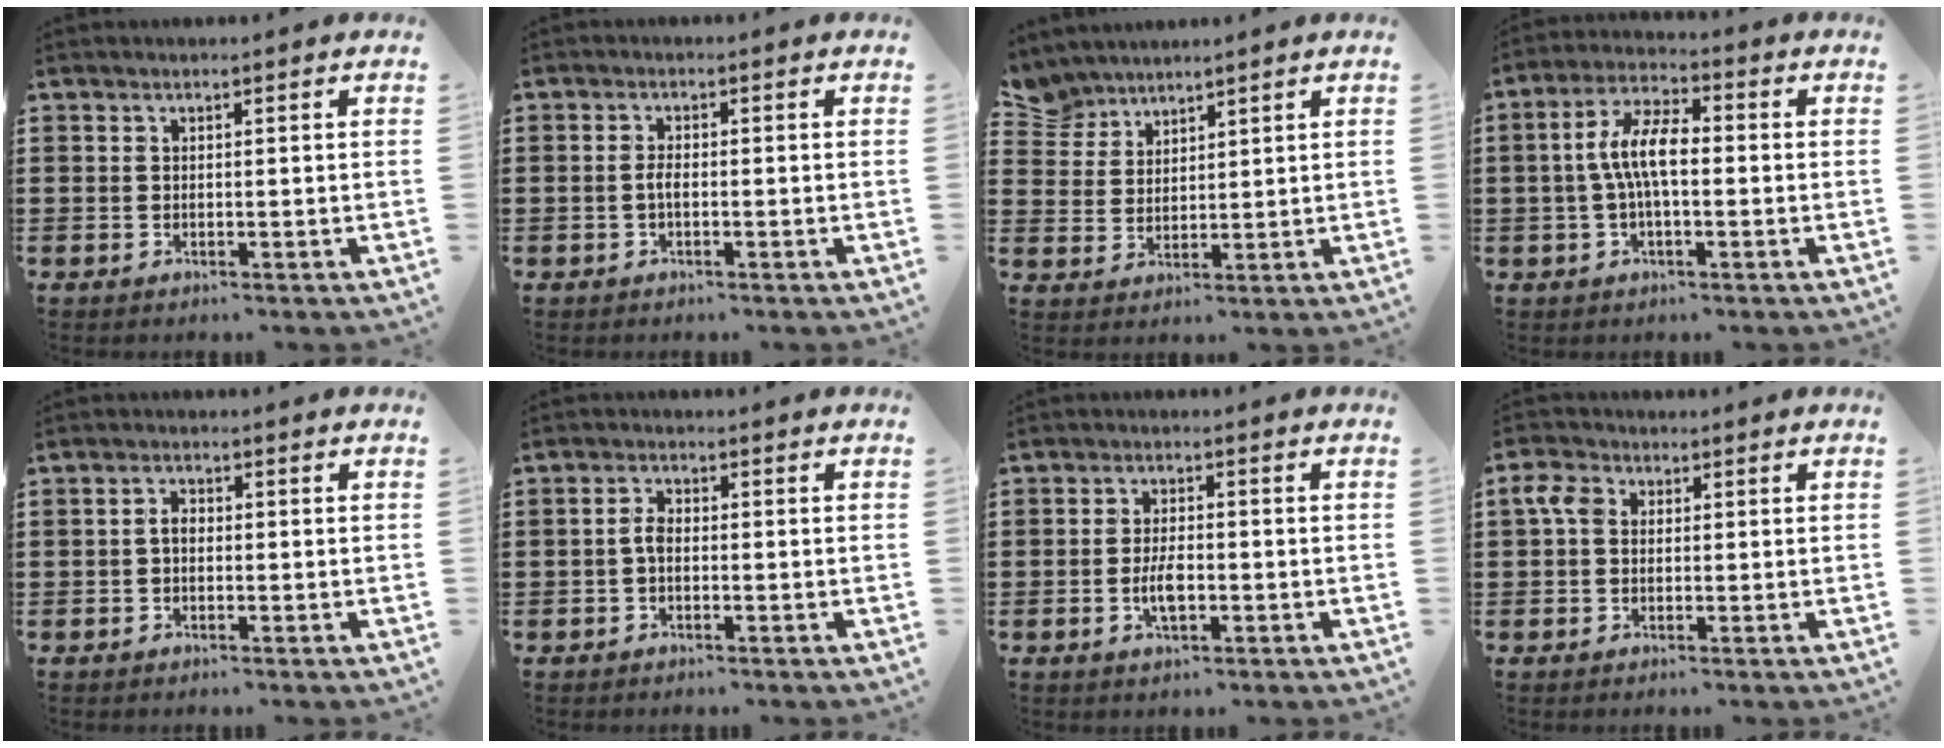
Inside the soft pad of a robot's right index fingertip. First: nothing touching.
{"total": 1.7, "force": [-0.5, 0.6, 1.5], "torque": [-0.038, -0.002, -0.012]}
{"total": 4.0, "force": [3.5, 1.8, -0.5], "torque": [-0.012, -0.007, 0.067]}
{"total": 7.6, "force": [-0.3, 3.0, 6.9], "torque": [-0.146, 0.005, -0.011]}
{"total": 1.9, "force": [-0.4, 1.1, 1.5], "torque": [-0.038, 0.000, -0.010]}
{"total": 2.3, "force": [-0.5, 1.2, 1.9], "torque": [-0.046, 0.001, -0.013]}
{"total": 4.0, "force": [-0.9, 1.4, 3.7], "torque": [-0.082, -0.004, -0.019]}
{"total": 3.6, "force": [0.7, 2.8, 2.1], "torque": [-0.059, 0.007, 0.008]}